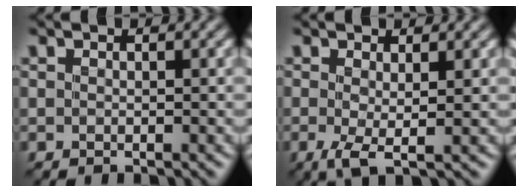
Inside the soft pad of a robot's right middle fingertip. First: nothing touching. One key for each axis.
{"total": 2.2, "fx": -0.2, "fy": 0.3, "fz": 2.2, "tx": -0.045, "ty": -0.006, "tz": -0.004}